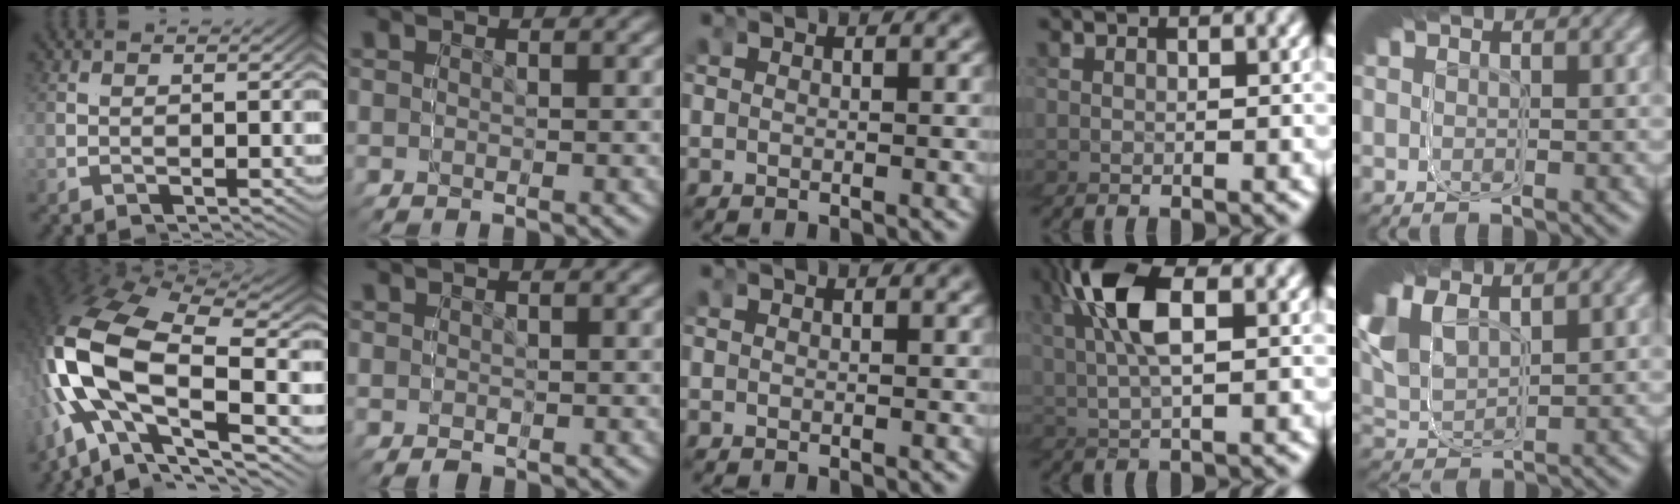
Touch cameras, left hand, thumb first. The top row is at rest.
{"thumb": {"total": 13.5, "force": [-0.2, 7.3, 11.4], "torque": [-0.243, 0.008, -0.015]}, "index": {"total": 1.1, "force": [0.3, 1.0, 0.3], "torque": [-0.002, -0.004, 0.008]}, "ring": {"total": 4.7, "force": [1.8, 1.1, 4.2], "torque": [-0.125, 0.009, 0.027]}, "little": {"total": 7.9, "force": [1.3, 5.9, 5.1], "torque": [-0.102, 0.002, 0.010]}}